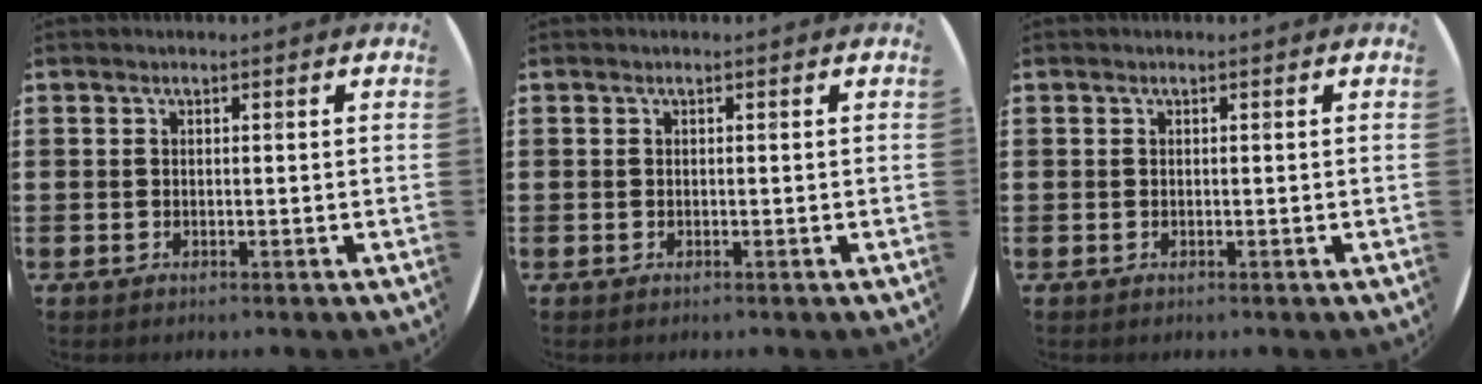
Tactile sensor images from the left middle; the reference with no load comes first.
{"total": 0.0}
{"total": 0.0}